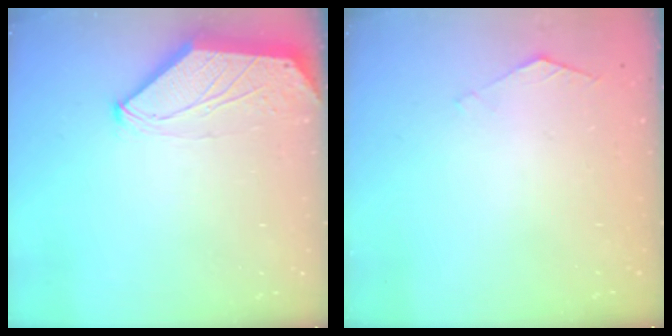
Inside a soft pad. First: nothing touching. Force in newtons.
{"total": 1.3, "press": 1.2, "slide": 0.4}